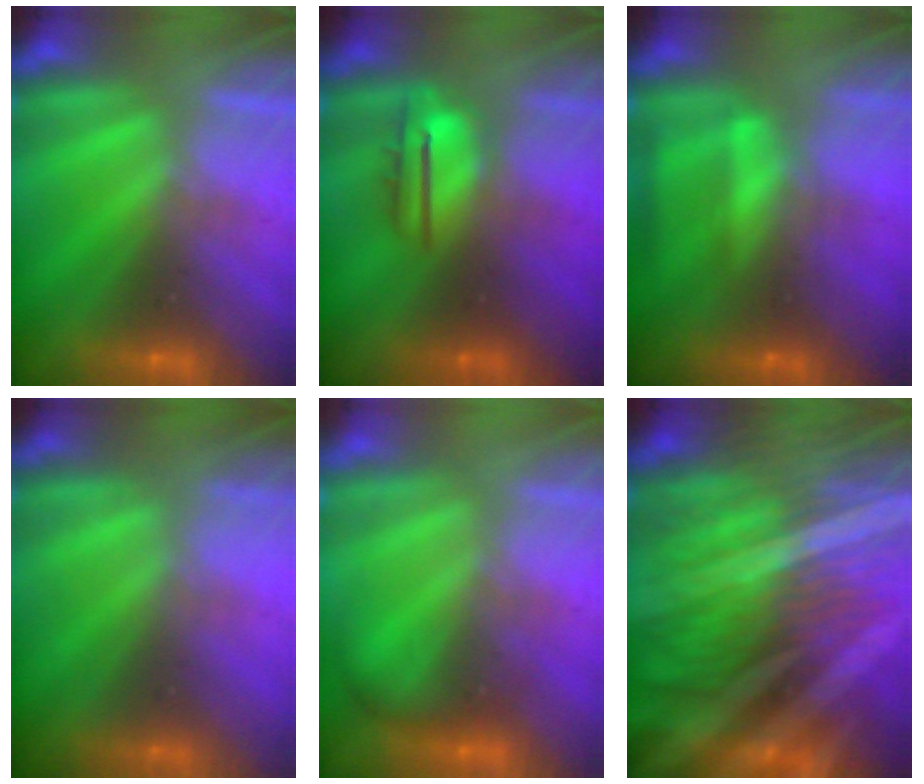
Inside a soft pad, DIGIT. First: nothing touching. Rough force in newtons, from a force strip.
{"total": 4.6}
{"total": 5.7}
{"total": 2.4}
{"total": 1.8}
{"total": 9.8}